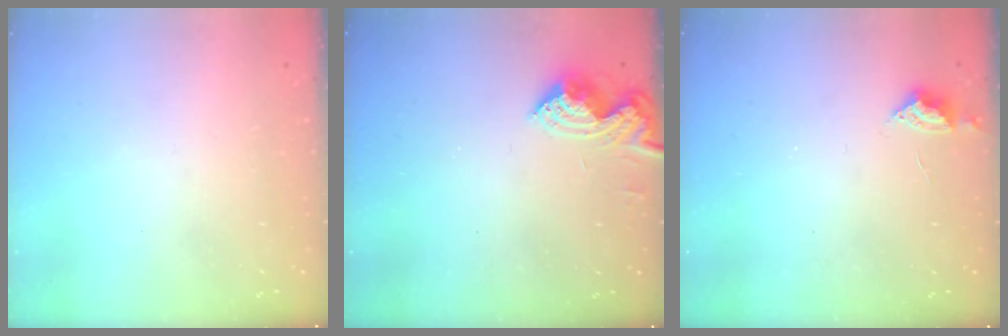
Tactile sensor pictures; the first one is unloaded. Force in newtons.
{"total": 8.6, "press": 8.6, "slide": 0.4}
{"total": 3.8, "press": 3.7, "slide": 0.6}